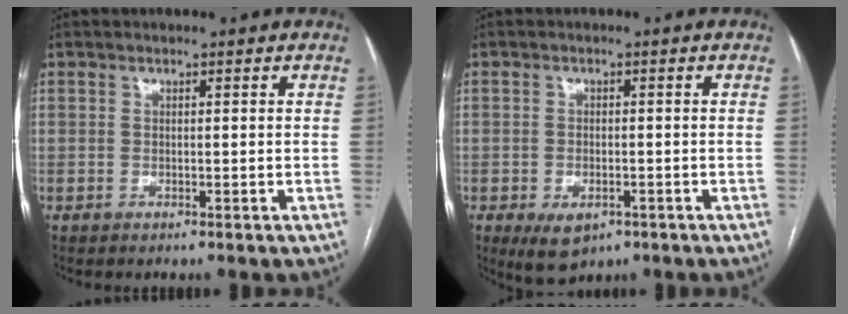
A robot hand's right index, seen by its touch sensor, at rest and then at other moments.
{"total": 5.1, "force": [-2.5, 3.0, 3.2], "torque": [-0.056, -0.004, -0.028]}